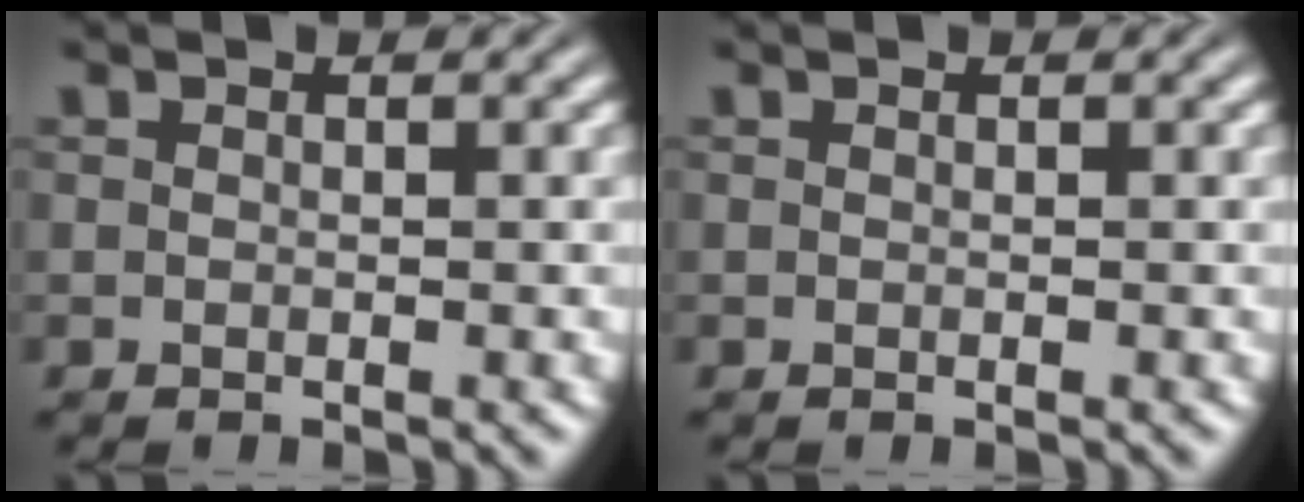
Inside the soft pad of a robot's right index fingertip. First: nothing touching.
{"total": 0.0}